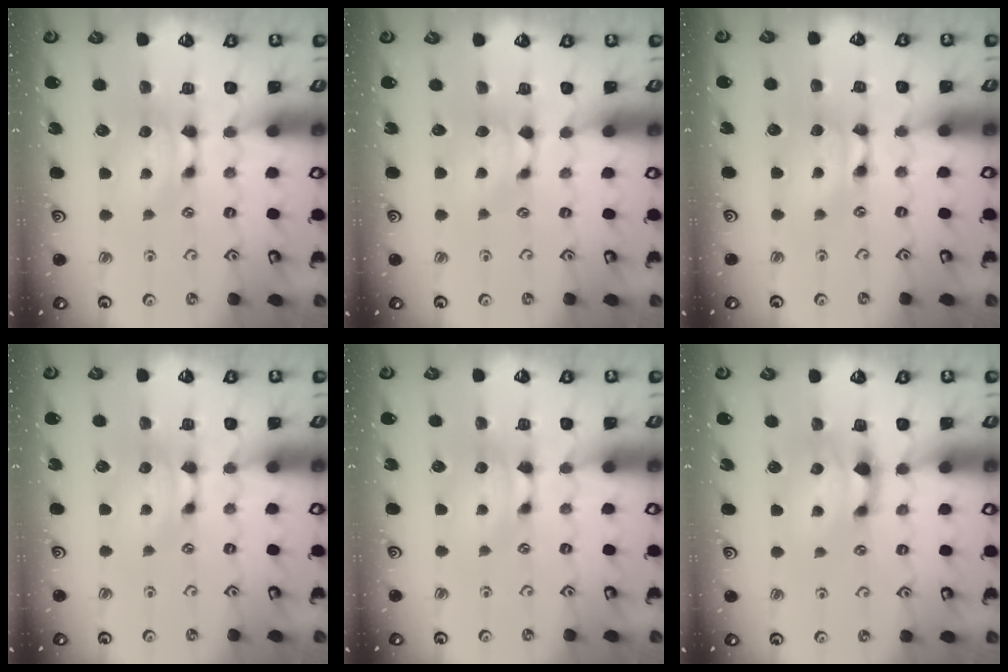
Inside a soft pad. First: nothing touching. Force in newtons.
{"total": 0.8, "press": 0.4, "slide": 0.6}
{"total": 1.2, "press": 1.2, "slide": 0.2}
{"total": 0.0}
{"total": 0.0}
{"total": 1.6, "press": 1.0, "slide": 1.3}